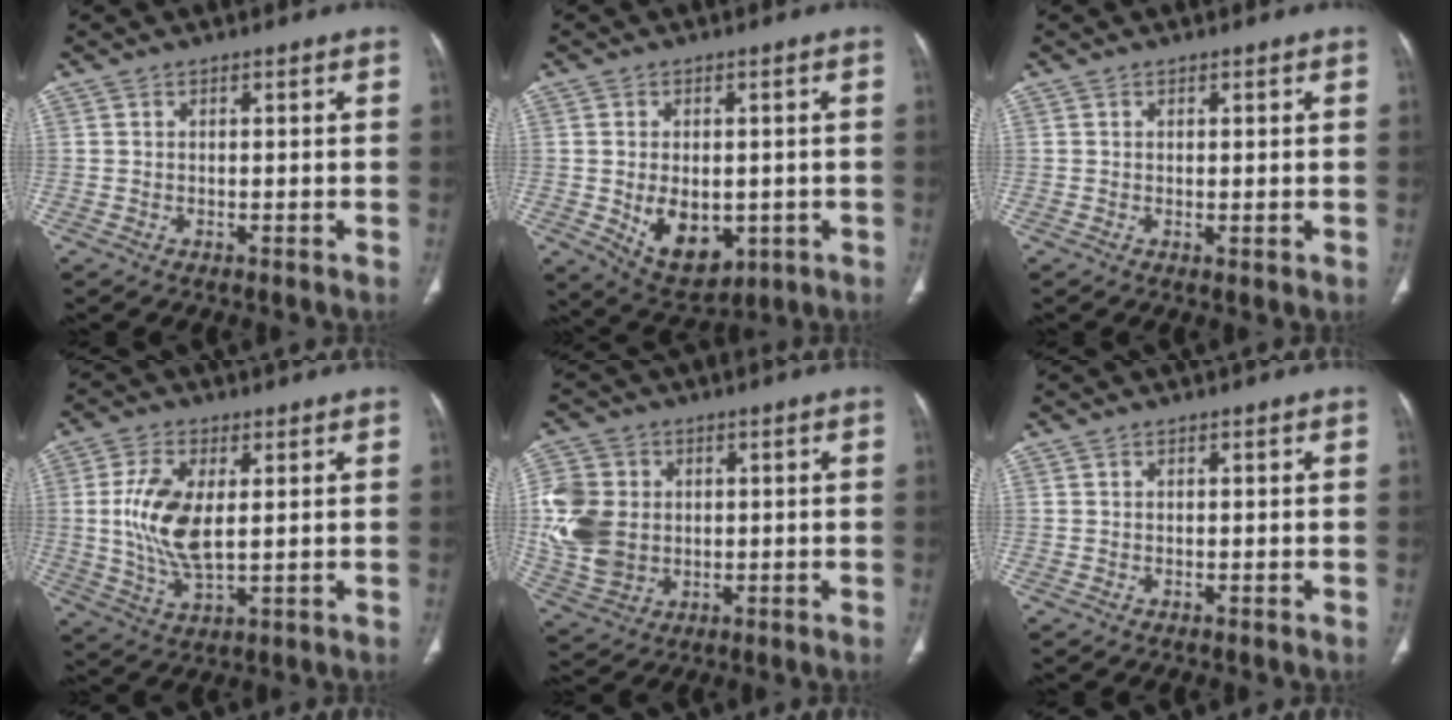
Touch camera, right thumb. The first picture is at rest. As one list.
[{"total": 10.4, "force": [-2.0, 6.8, 7.7], "torque": [-0.093, -0.009, -0.009]}, {"total": 0.8, "force": [0.0, 0.3, 0.8], "torque": [-0.019, -0.006, 0.002]}, {"total": 11.2, "force": [1.4, 5.4, 9.7], "torque": [-0.202, -0.012, 0.031]}, {"total": 12.7, "force": [0.6, 10.4, 7.2], "torque": [-0.137, 0.000, 0.019]}, {"total": 0.0}]